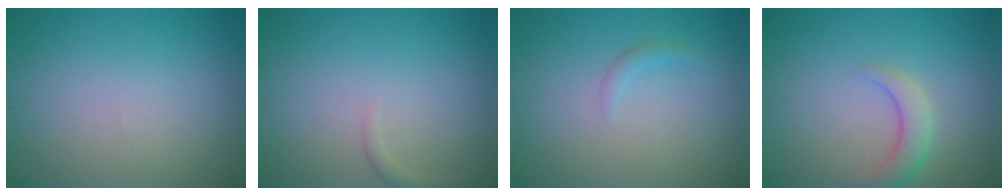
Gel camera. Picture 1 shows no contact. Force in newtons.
{"total": 0.8, "press": 0.8, "slide": 0.1}
{"total": 0.9, "press": 0.8, "slide": 0.1}
{"total": 2.7, "press": 2.7, "slide": 0.3}